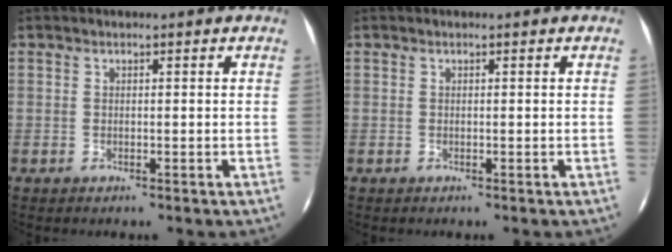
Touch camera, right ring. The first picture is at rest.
{"total": 0.0}